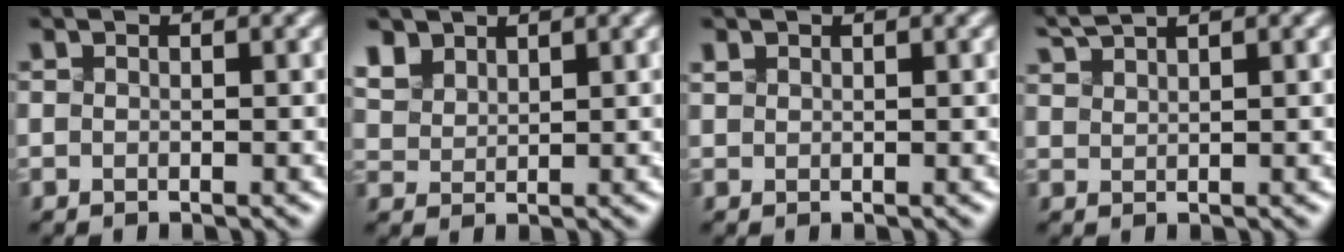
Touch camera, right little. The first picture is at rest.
{"total": 4.5, "force": [2.9, 2.8, 2.0], "torque": [-0.084, 0.011, 0.066]}
{"total": 0.5, "force": [0.4, 0.4, 0.1], "torque": [-0.008, 0.007, 0.011]}
{"total": 2.2, "force": [2.1, -0.1, 0.7], "torque": [-0.024, 0.014, 0.053]}